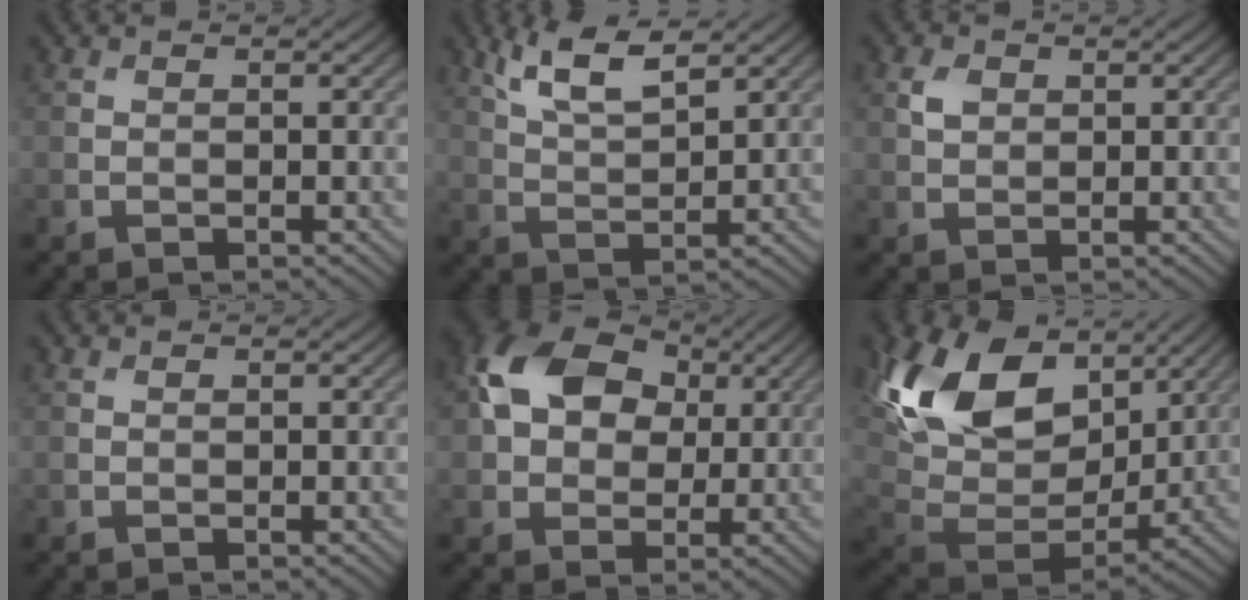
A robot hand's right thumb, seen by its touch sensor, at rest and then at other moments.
{"total": 6.9, "force": [4.4, 2.0, 4.9], "torque": [-0.112, 0.003, 0.091]}
{"total": 2.0, "force": [0.9, 1.4, 1.1], "torque": [-0.026, 0.003, 0.016]}
{"total": 0.0}
{"total": 12.2, "force": [3.2, 8.9, 7.7], "torque": [-0.165, 0.024, 0.045]}
{"total": 18.3, "force": [7.7, 11.7, 11.8], "torque": [-0.267, 0.023, 0.151]}